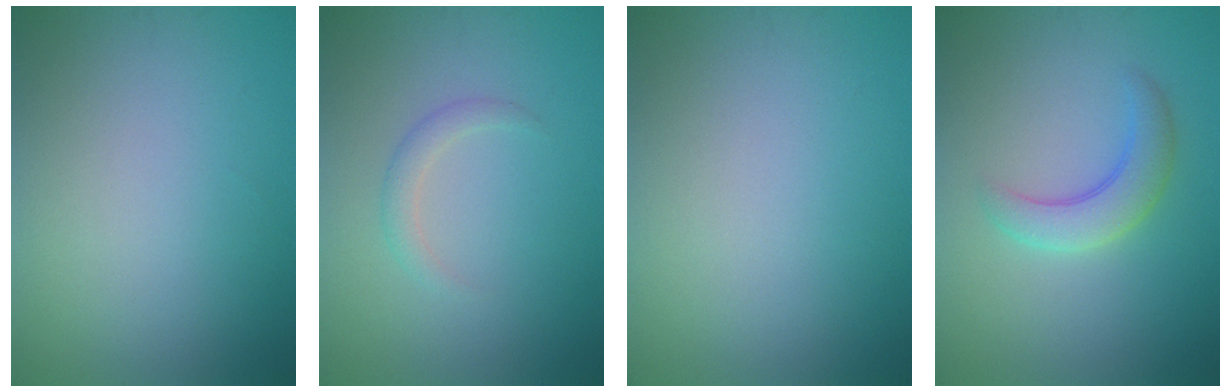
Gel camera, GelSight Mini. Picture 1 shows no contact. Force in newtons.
{"total": 1.4, "press": 1.4, "slide": 0.1}
{"total": 0.0}
{"total": 3.3, "press": 3.3, "slide": 0.2}